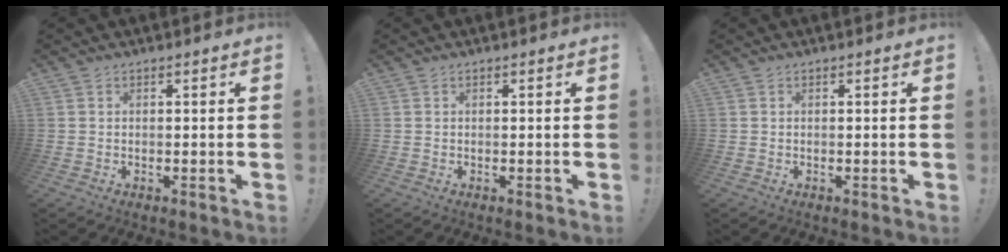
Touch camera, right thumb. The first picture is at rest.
{"total": 0.0}
{"total": 0.0}